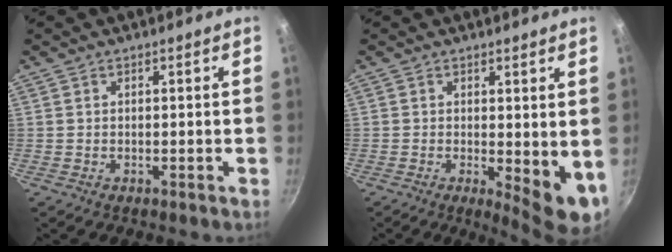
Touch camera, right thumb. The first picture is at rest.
{"total": 7.6, "force": [0.1, 2.8, 7.1], "torque": [-0.080, -0.013, 0.007]}